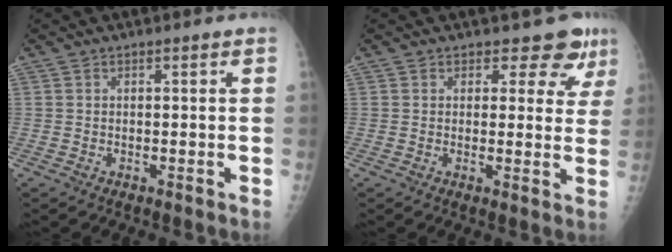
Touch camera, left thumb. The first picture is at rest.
{"total": 5.7, "force": [4.4, 3.4, 1.4], "torque": [0.018, -0.026, 0.038]}